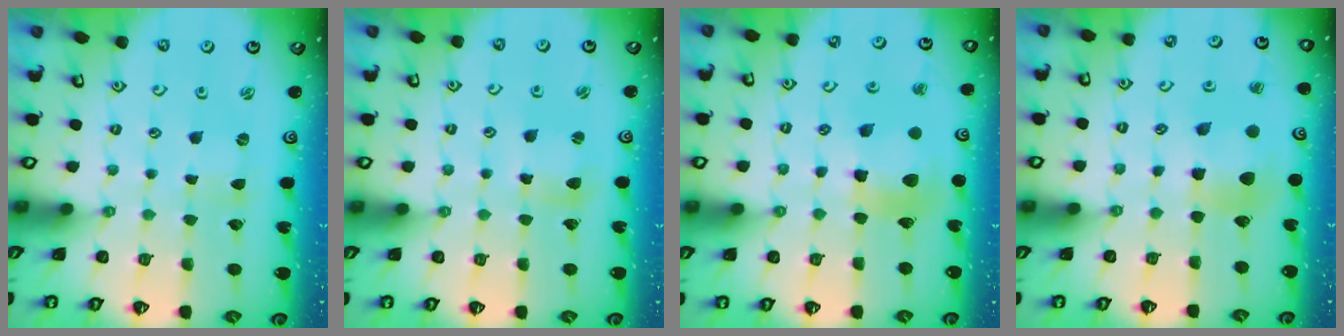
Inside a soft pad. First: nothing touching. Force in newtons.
{"total": 4.2, "press": 4.2, "slide": 0.5}
{"total": 11.2, "press": 11.1, "slide": 1.5}
{"total": 8.1, "press": 8.1, "slide": 0.6}